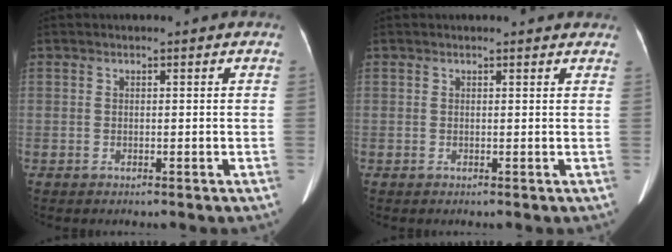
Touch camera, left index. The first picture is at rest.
{"total": 2.9, "force": [2.7, 0.7, 0.6], "torque": [-0.011, 0.002, 0.015]}